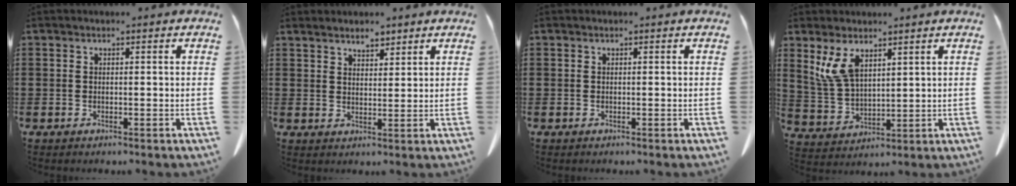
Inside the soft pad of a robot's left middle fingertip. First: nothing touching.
{"total": 2.8, "force": [2.6, 0.8, 0.8], "torque": [-0.019, 0.001, 0.049]}
{"total": 0.0}
{"total": 6.8, "force": [3.9, 3.1, 4.7], "torque": [-0.119, -0.009, 0.067]}